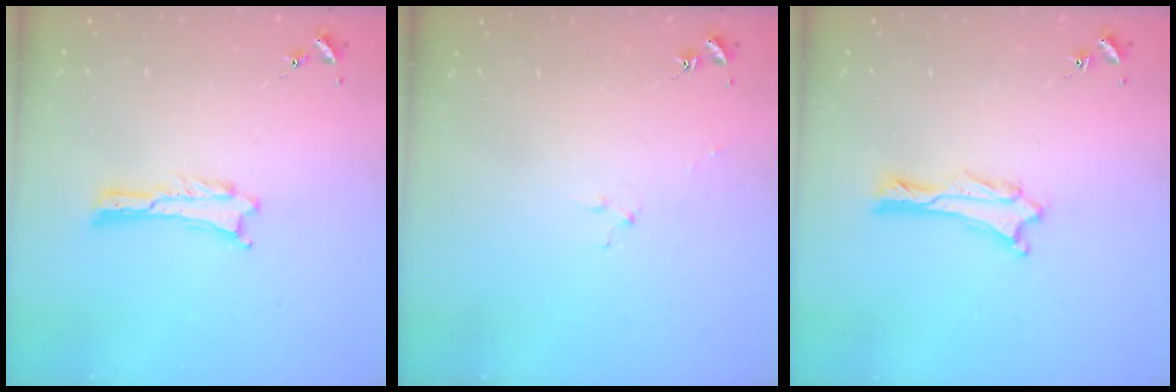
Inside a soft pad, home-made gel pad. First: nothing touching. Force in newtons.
{"total": 2.5, "press": 2.5, "slide": 0.3}
{"total": 0.0}